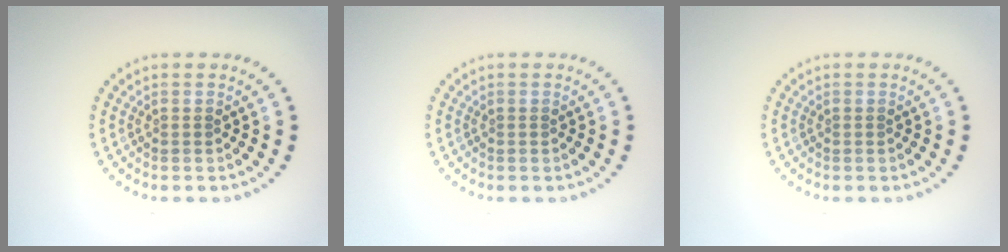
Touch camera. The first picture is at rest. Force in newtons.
{"total": 0.0}
{"total": 0.0}